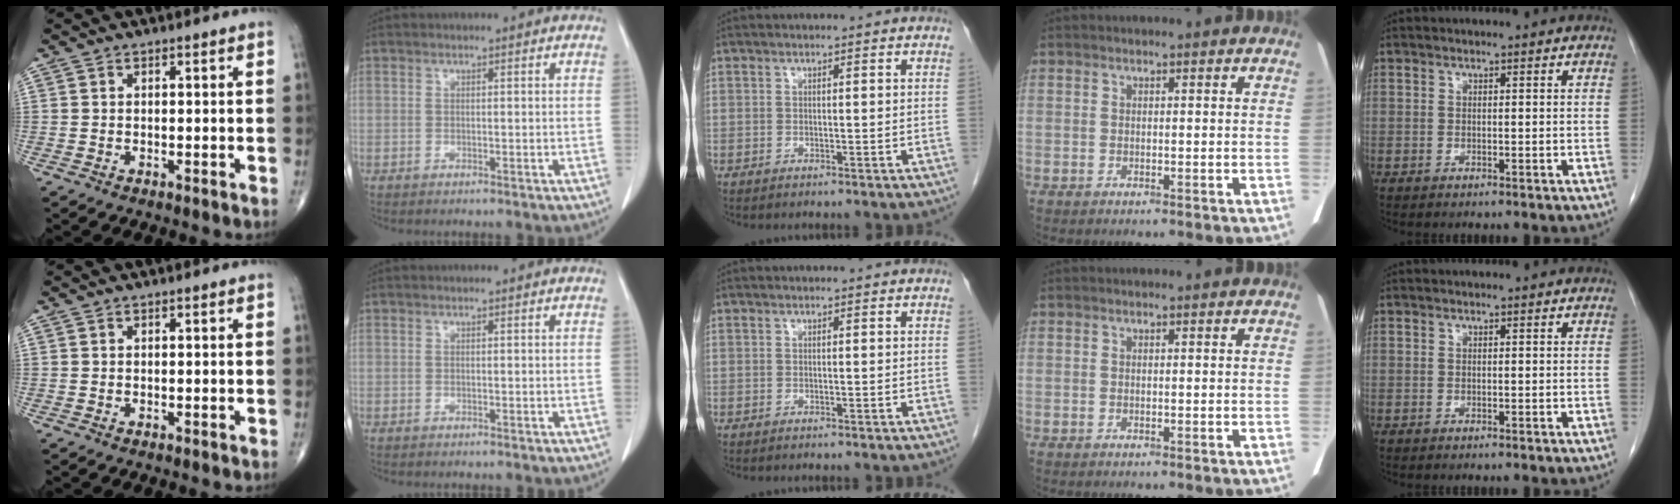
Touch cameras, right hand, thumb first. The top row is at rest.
{}